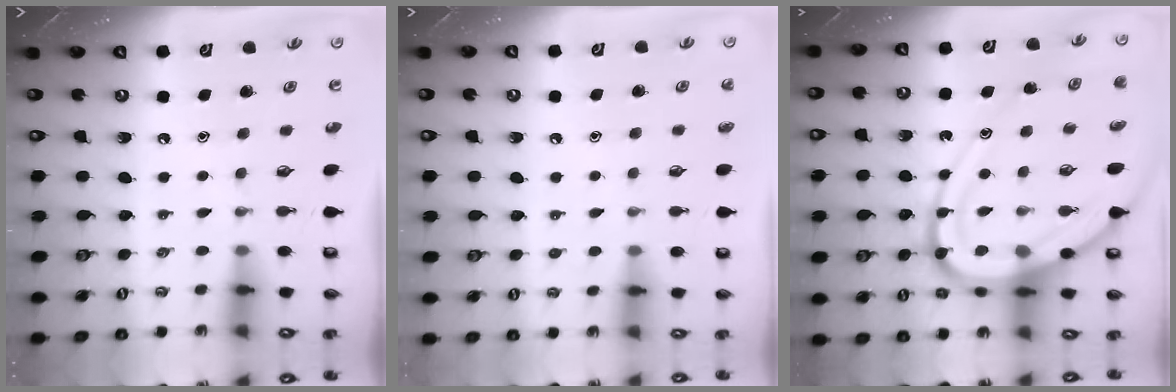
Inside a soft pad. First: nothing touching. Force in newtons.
{"total": 3.2, "press": 3.2, "slide": 0.3}
{"total": 19.1, "press": 19.0, "slide": 2.0}